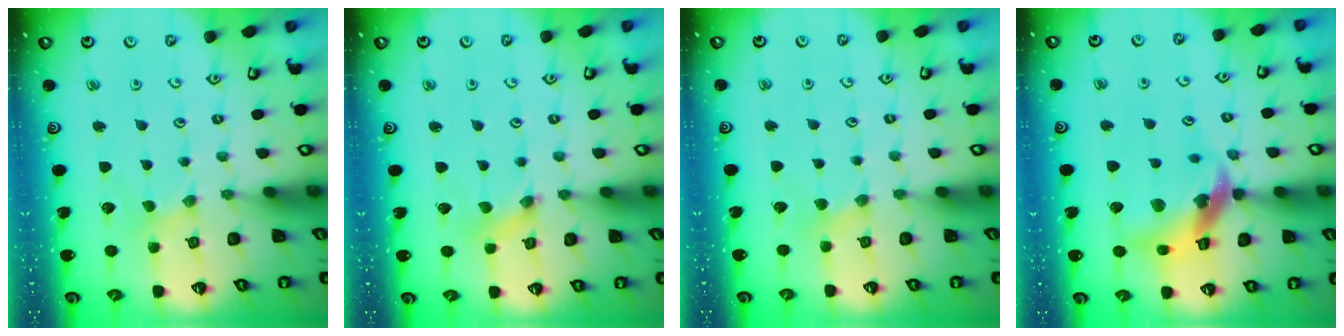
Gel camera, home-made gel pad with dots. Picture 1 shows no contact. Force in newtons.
{"total": 1.4, "press": 1.4, "slide": 0.0}
{"total": 3.2, "press": 3.1, "slide": 0.6}
{"total": 14.2, "press": 14.1, "slide": 1.6}